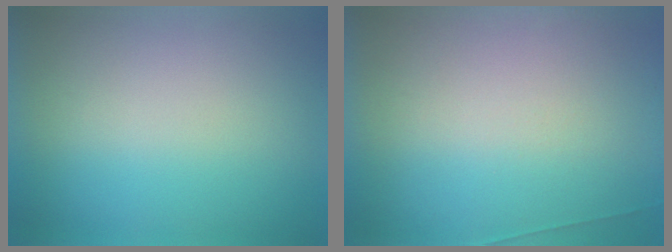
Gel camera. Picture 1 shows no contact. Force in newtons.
{"total": 6.8}